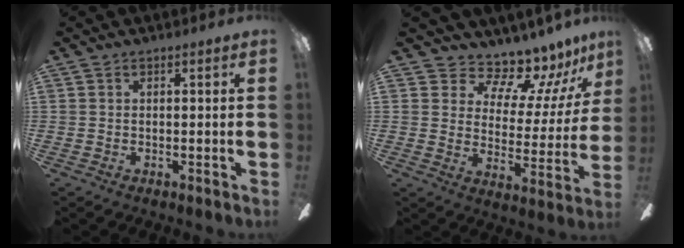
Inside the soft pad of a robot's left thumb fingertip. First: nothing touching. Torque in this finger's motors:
{"motor_torque": [0.03, -0.06, -0.45, -0.47, -0.06]}